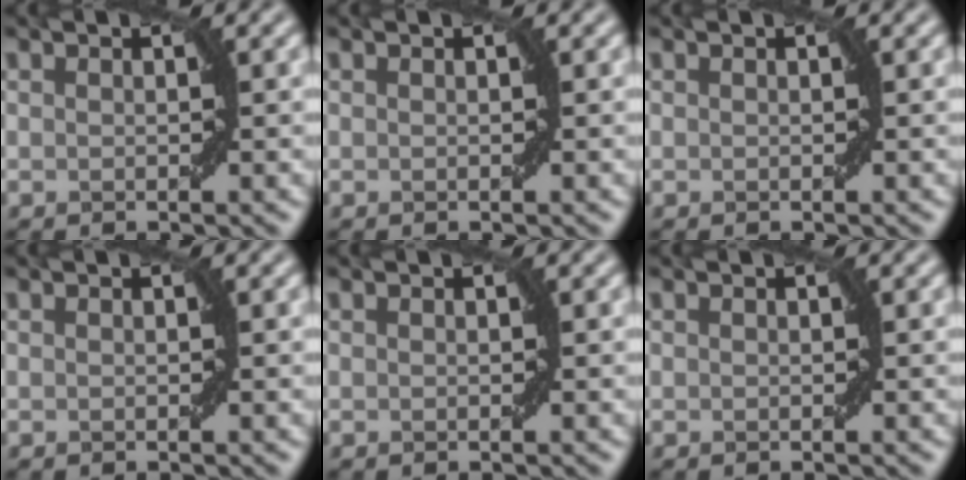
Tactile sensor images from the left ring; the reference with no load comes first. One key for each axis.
{"total": 0.0}
{"total": 0.0}
{"total": 0.0}
{"total": 0.0}
{"total": 0.0}